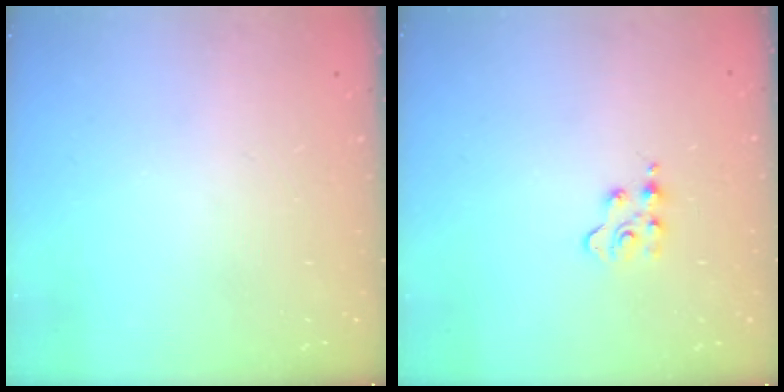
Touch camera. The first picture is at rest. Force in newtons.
{"total": 3.0, "press": 2.9, "slide": 0.4}